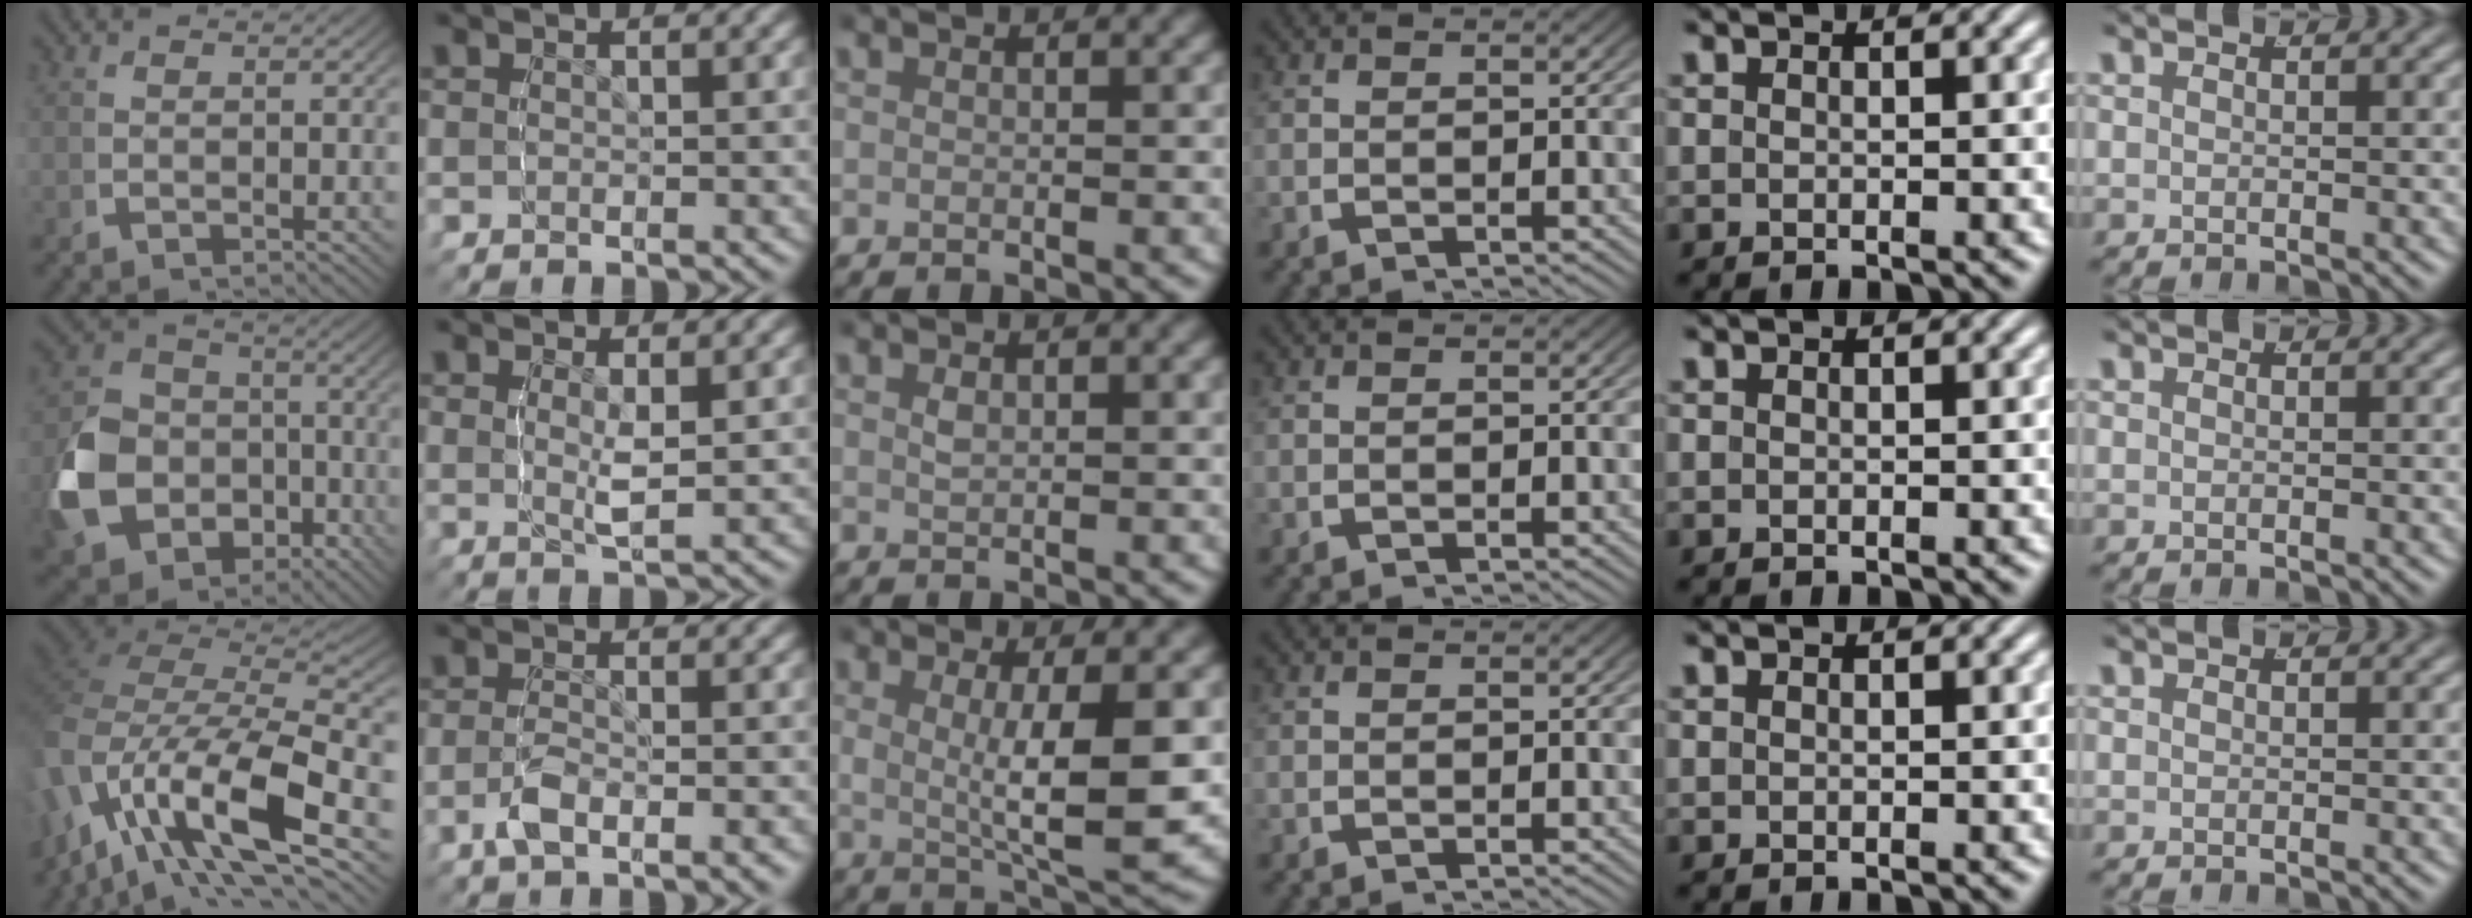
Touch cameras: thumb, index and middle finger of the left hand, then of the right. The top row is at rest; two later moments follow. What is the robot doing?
{"motion": "grasp_and_lifting", "object": "button"}